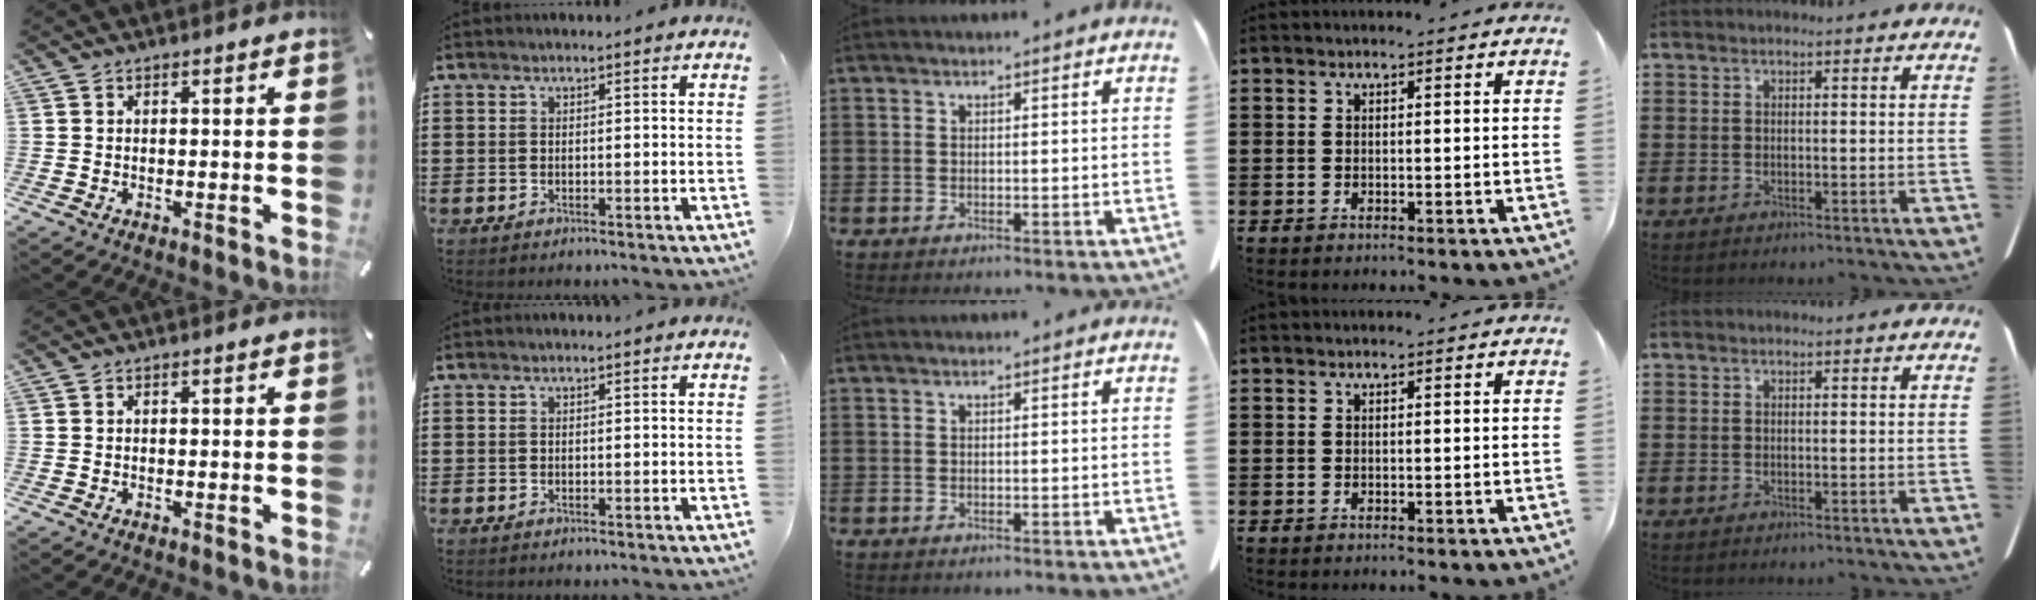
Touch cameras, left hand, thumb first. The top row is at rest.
{}